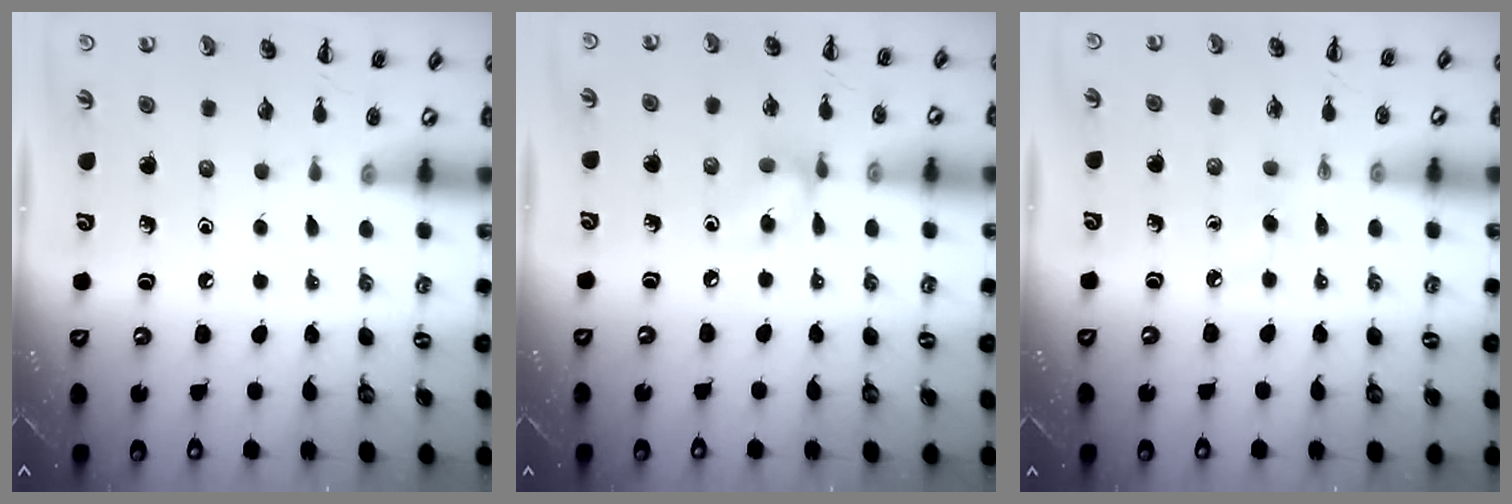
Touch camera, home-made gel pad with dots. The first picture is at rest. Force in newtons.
{"total": 6.7, "press": 6.6, "slide": 1.3}
{"total": 2.4, "press": 2.2, "slide": 1.0}